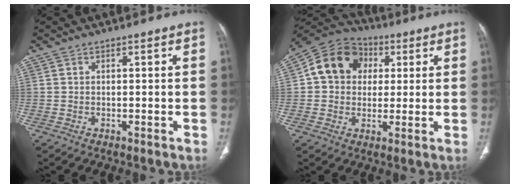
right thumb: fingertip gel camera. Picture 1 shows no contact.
{"total": 12.6, "force": [2.5, 10.6, 6.3], "torque": [-0.088, 0.015, 0.030]}